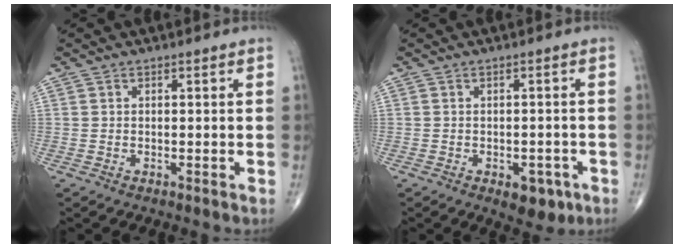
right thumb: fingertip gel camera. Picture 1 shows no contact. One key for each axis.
{"total": 5.0, "fx": -2.3, "fy": 2.8, "fz": 3.5, "tx": -0.025, "ty": 0.007, "tz": -0.022}